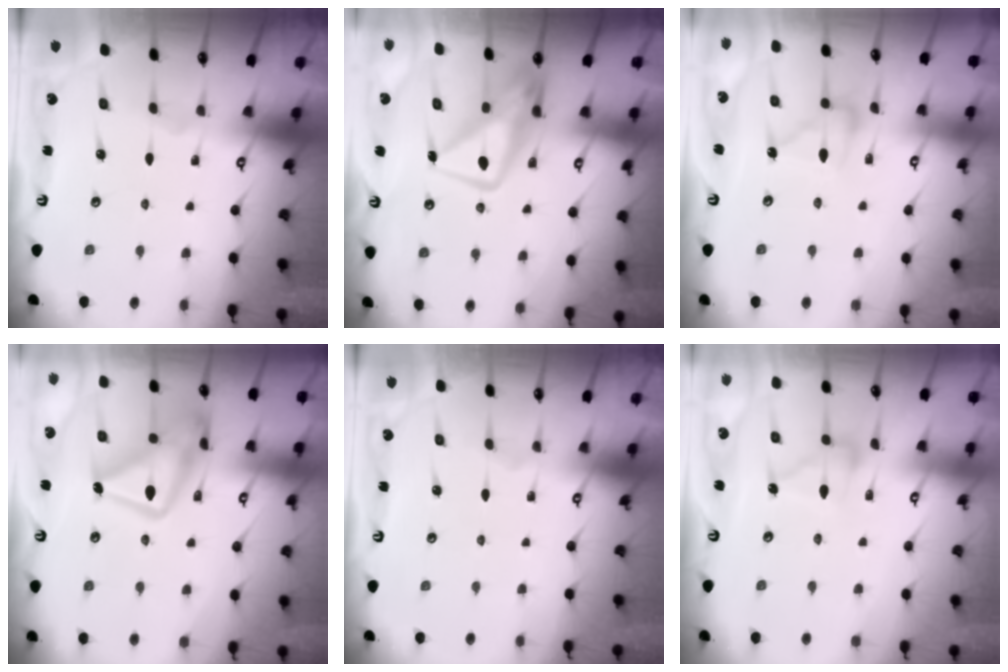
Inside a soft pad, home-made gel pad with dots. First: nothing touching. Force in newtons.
{"total": 11.9, "press": 11.9, "slide": 0.8}
{"total": 10.7, "press": 10.7, "slide": 0.8}
{"total": 18.3, "press": 18.2, "slide": 1.3}
{"total": 0.0}
{"total": 10.8, "press": 10.8, "slide": 0.6}